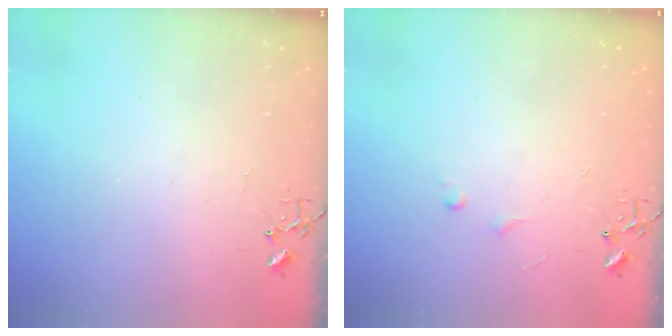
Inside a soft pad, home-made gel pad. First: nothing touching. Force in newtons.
{"total": 5.3, "press": 5.3, "slide": 0.6}